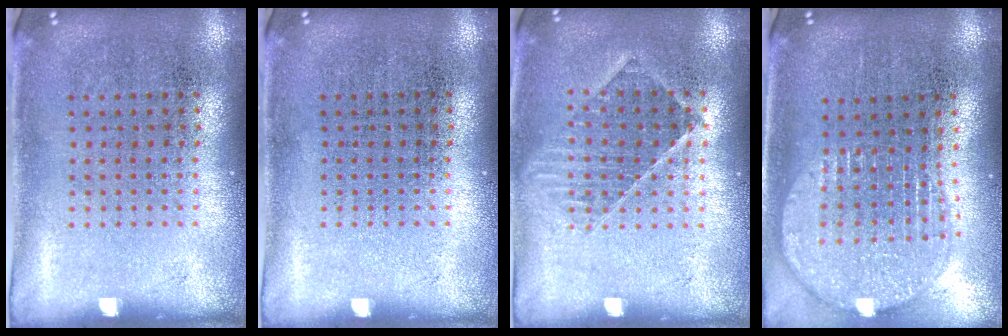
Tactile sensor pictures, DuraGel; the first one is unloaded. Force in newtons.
{"total": 0.0}
{"total": 1.2, "press": 1.1, "slide": 0.5}
{"total": 1.9, "press": 1.6, "slide": 1.0}